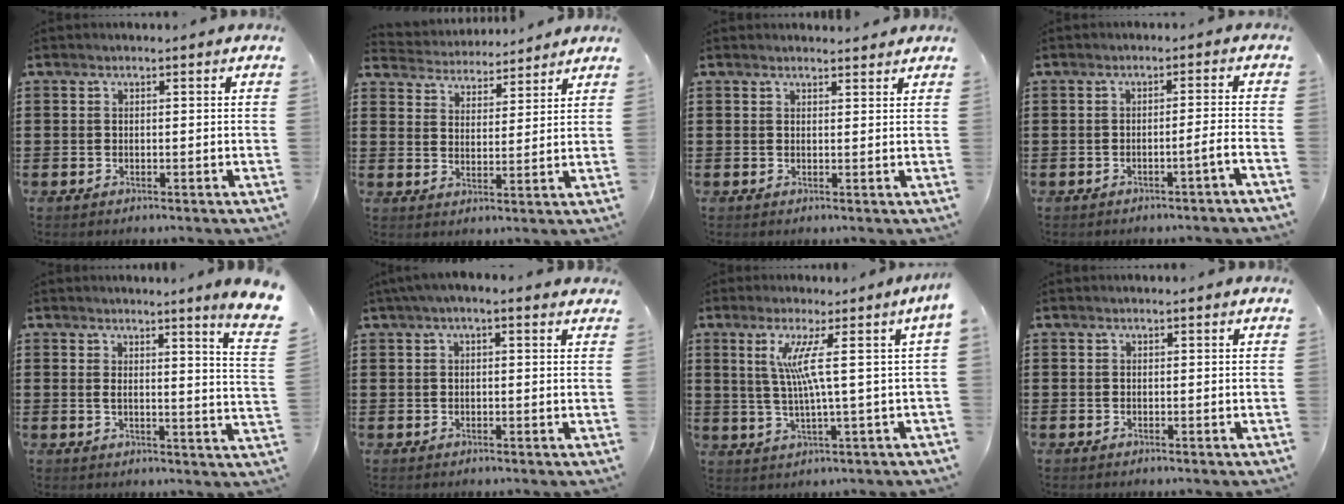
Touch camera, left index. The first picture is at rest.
{"total": 4.1, "force": [4.1, 0.5, -0.5], "torque": [-0.013, -0.025, 0.070]}
{"total": 1.3, "force": [1.3, 0.2, -0.1], "torque": [-0.003, 0.001, 0.026]}
{"total": 2.6, "force": [-1.9, -0.7, 1.6], "torque": [-0.026, -0.003, -0.039]}
{"total": 3.7, "force": [2.7, -1.1, 2.3], "torque": [-0.058, -0.029, 0.039]}
{"total": 2.0, "force": [1.1, 0.3, 1.6], "torque": [-0.033, 0.003, 0.019]}
{"total": 6.9, "force": [1.7, -0.6, 6.6], "torque": [-0.135, -0.007, 0.022]}
{"total": 0.0}